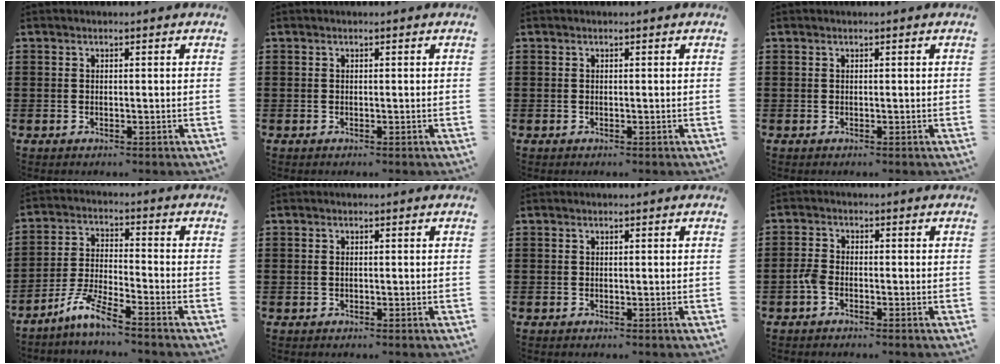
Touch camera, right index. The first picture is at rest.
{"total": 0.0}
{"total": 0.0}
{"total": 0.0}
{"total": 6.3, "force": [-5.4, -0.1, 3.3], "torque": [-0.091, -0.018, -0.109]}
{"total": 0.7, "force": [0.1, 0.5, 0.5], "torque": [-0.012, 0.002, 0.002]}
{"total": 0.0}
{"total": 2.3, "force": [-1.1, 1.2, 1.7], "torque": [-0.046, -0.002, -0.025]}